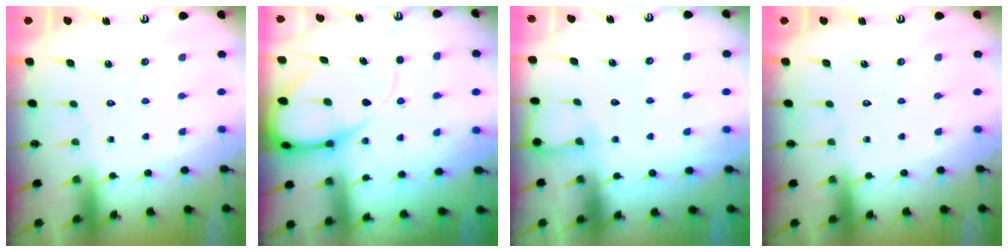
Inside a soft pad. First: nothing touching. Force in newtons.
{"total": 11.1, "press": 11.0, "slide": 1.2}
{"total": 6.3, "press": 6.3, "slide": 0.6}
{"total": 0.0}